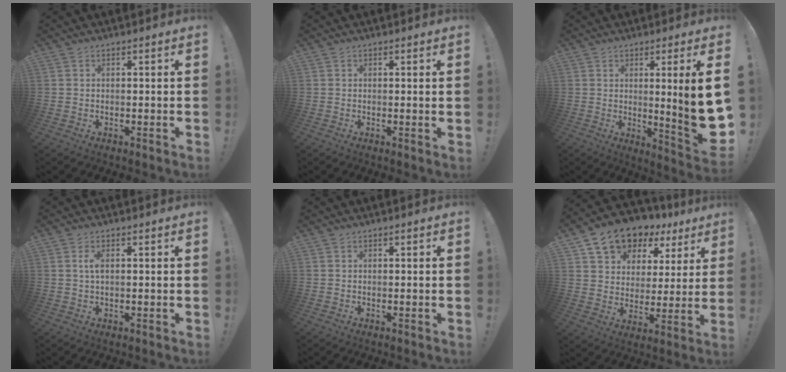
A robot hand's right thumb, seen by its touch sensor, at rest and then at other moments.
{"total": 0.7, "force": [0.3, -0.2, 0.6], "torque": [-0.009, 0.000, 0.004]}
{"total": 12.9, "force": [0.8, -0.1, 12.9], "torque": [-0.187, -0.020, 0.009]}
{"total": 2.1, "force": [0.3, 0.7, 2.0], "torque": [-0.033, 0.001, 0.001]}
{"total": 0.0}
{"total": 12.1, "force": [8.7, 7.2, 4.2], "torque": [-0.073, -0.062, 0.159]}